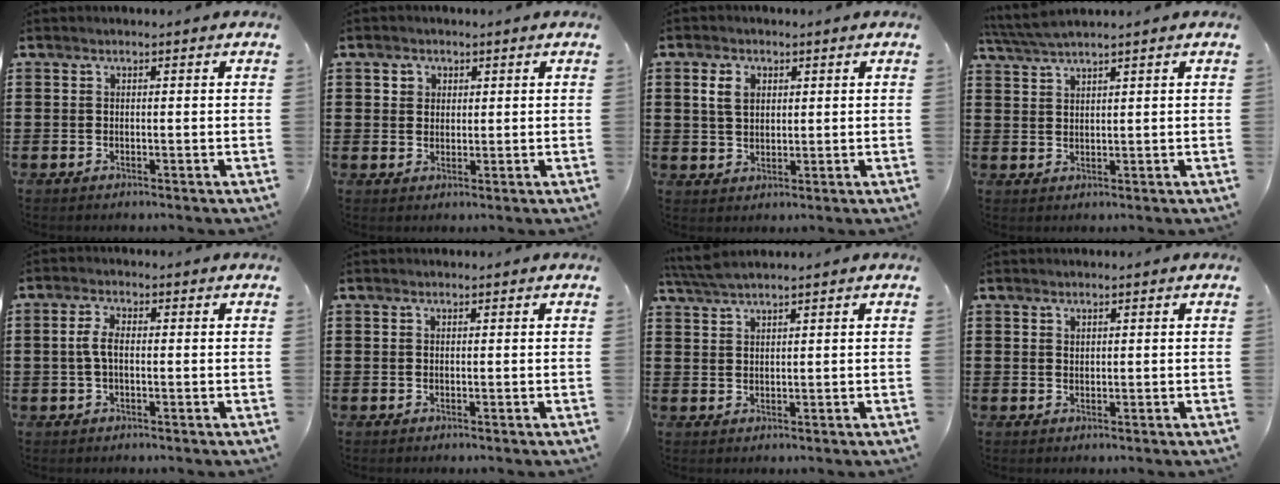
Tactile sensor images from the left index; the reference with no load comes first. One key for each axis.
{"total": 2.2, "fx": 0.9, "fy": 2.0, "fz": 0.2, "tx": -0.005, "ty": 0.006, "tz": 0.014}
{"total": 3.8, "fx": 1.4, "fy": 2.7, "fz": 2.3, "tx": -0.056, "ty": 0.012, "tz": 0.023}
{"total": 3.2, "fx": 2.8, "fy": -0.3, "fz": 1.5, "tx": -0.035, "ty": -0.001, "tz": 0.053}
{"total": 3.8, "fx": -0.1, "fy": 1.8, "fz": 3.4, "tx": -0.081, "ty": 0.001, "tz": -0.008}
{"total": 0.0}
{"total": 2.8, "fx": 2.4, "fy": -0.2, "fz": 1.3, "tx": -0.031, "ty": 0.000, "tz": 0.046}
{"total": 0.8, "fx": 0.7, "fy": 0.4, "fz": 0.2, "tx": -0.006, "ty": 0.002, "tz": 0.013}